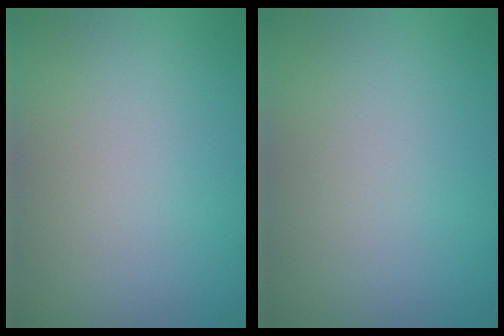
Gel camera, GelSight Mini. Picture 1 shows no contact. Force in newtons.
{"total": 0.0}